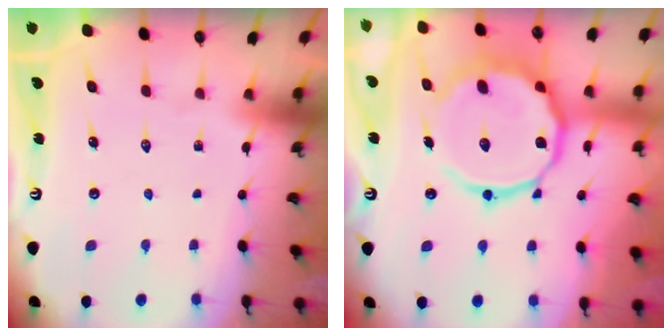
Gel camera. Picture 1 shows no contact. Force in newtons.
{"total": 18.2, "press": 18.1, "slide": 1.6}